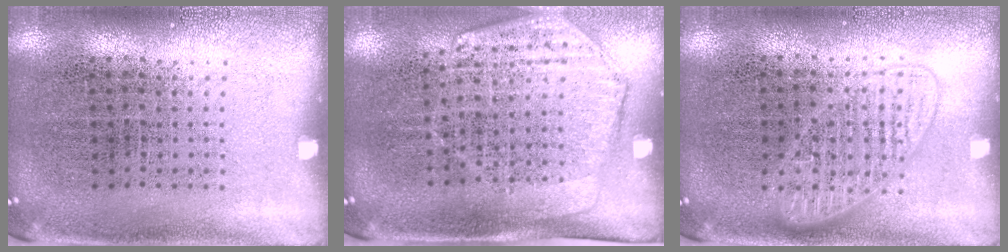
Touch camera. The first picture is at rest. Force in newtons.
{"total": 1.8, "press": 1.5, "slide": 1.0}
{"total": 1.5, "press": 1.4, "slide": 0.3}